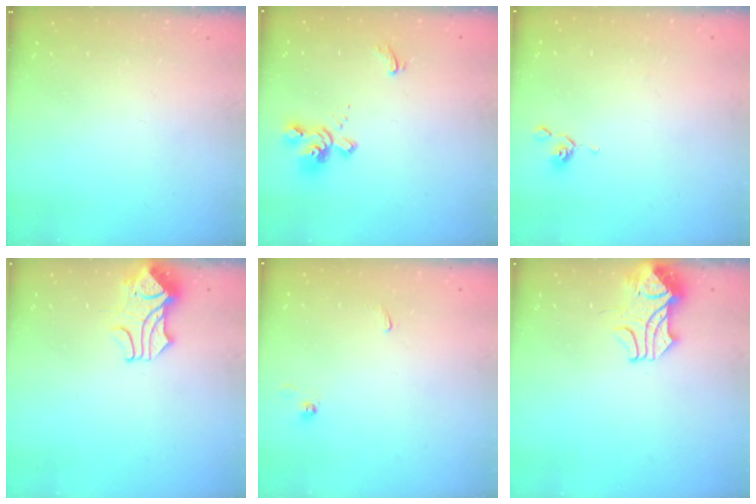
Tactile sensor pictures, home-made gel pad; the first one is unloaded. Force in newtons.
{"total": 2.1, "press": 1.6, "slide": 1.4}
{"total": 1.0, "press": 0.9, "slide": 0.3}
{"total": 1.6, "press": 1.2, "slide": 1.0}
{"total": 0.9, "press": 0.9, "slide": 0.2}
{"total": 2.4, "press": 2.2, "slide": 1.0}